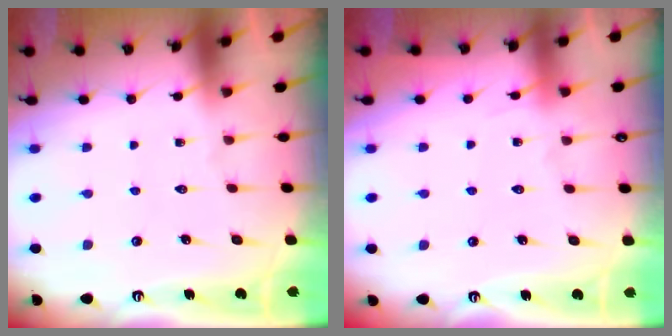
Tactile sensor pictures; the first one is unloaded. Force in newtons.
{"total": 4.2, "press": 4.2, "slide": 0.5}